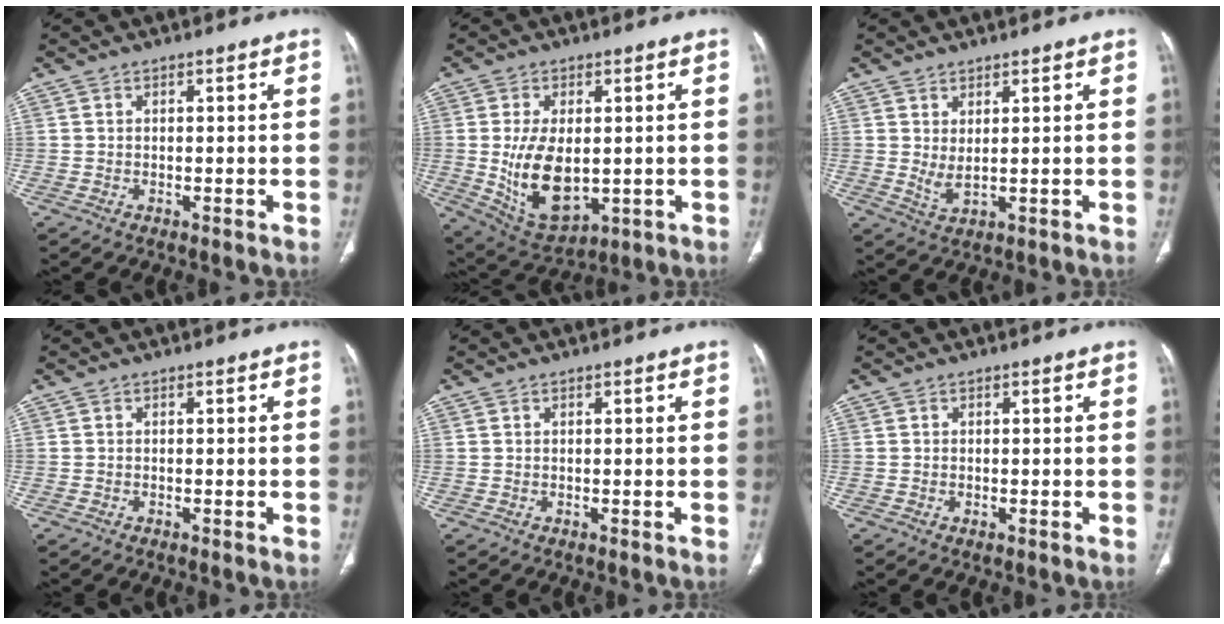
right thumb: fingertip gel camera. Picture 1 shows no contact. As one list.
[{"total": 13.1, "force": [-0.7, 7.4, 10.8], "torque": [-0.185, -0.011, 0.014]}, {"total": 3.2, "force": [1.0, 1.0, 2.9], "torque": [-0.060, -0.014, 0.027]}, {"total": 0.0}, {"total": 0.0}, {"total": 0.7, "force": [-0.3, 0.4, 0.6], "torque": [-0.013, 0.002, -0.003]}]